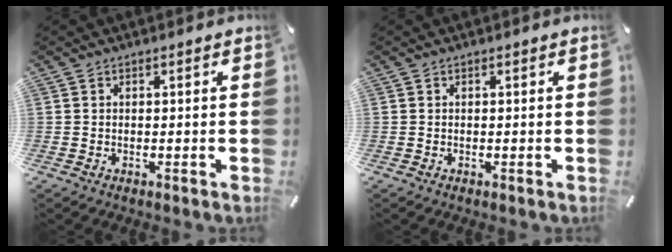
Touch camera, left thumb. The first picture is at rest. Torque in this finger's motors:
{"motor_torque": [0.00, 0.00, 0.00, 0.00, 0.00]}